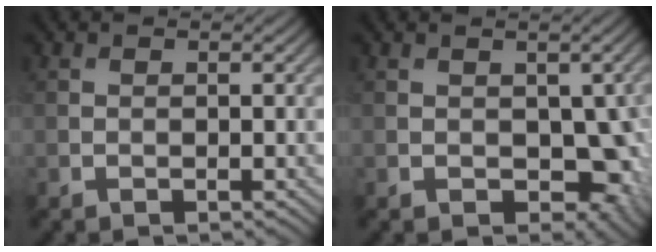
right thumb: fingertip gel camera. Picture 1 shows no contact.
{"total": 5.7, "force": [-0.7, 3.5, 4.4], "torque": [-0.067, -0.018, -0.004]}